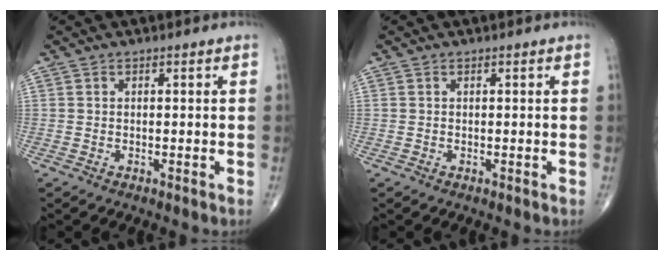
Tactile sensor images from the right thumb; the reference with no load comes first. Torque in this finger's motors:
{"motor_torque": [0.20, 0.08, -0.11, -0.22, 0.00]}